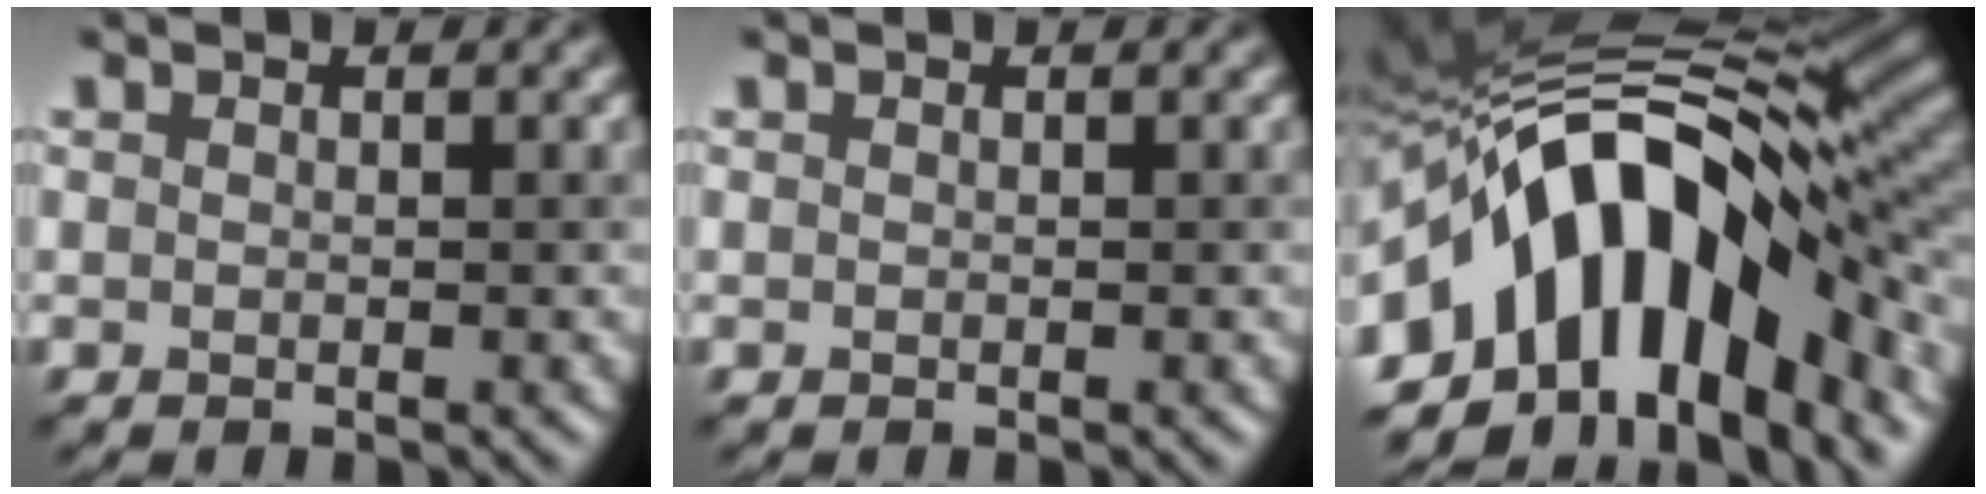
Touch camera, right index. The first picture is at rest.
{"total": 0.0}
{"total": 15.2, "force": [-4.0, 8.1, 12.3], "torque": [-0.184, 0.026, -0.082]}